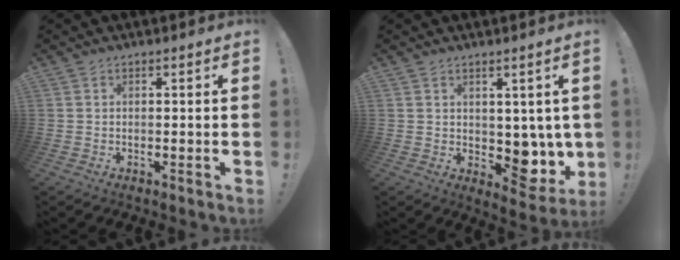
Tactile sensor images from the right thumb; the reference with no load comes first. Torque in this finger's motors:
{"motor_torque": [0.44, 0.74, 0.07, -0.11, 0.00]}